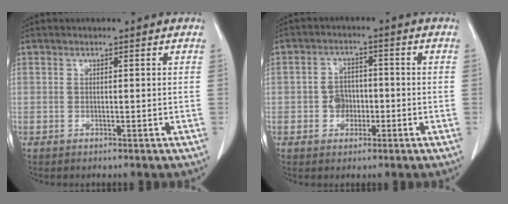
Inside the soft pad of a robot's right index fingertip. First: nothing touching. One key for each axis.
{"total": 3.8, "fx": -1.0, "fy": 3.0, "fz": 2.1, "tx": -0.031, "ty": 0.014, "tz": -0.014}